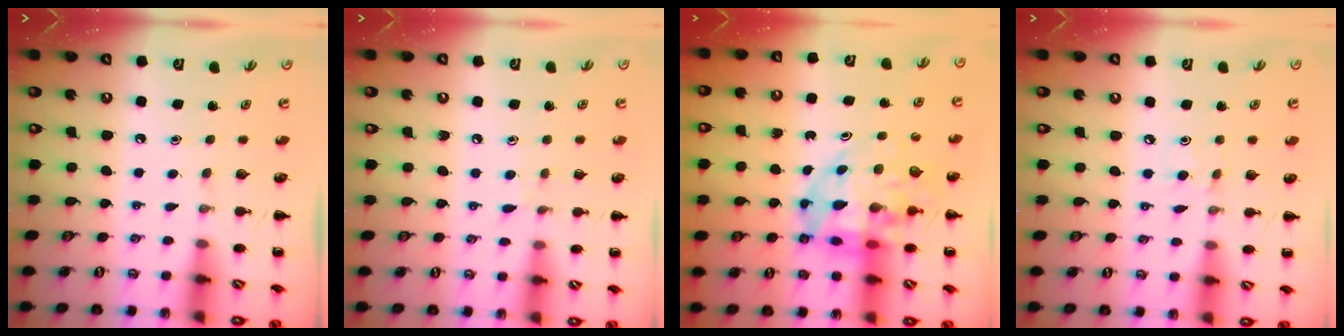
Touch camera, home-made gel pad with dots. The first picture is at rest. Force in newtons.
{"total": 4.7, "press": 4.4, "slide": 1.6}
{"total": 11.2, "press": 10.8, "slide": 3.2}
{"total": 3.6, "press": 3.4, "slide": 1.3}